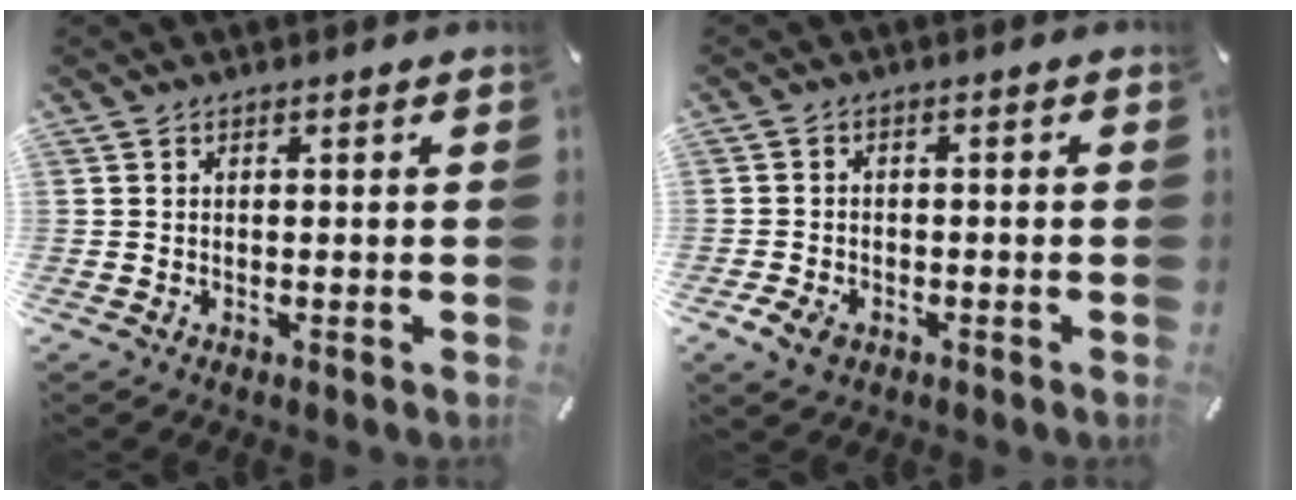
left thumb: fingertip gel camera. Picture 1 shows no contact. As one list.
[{"total": 3.5, "force": [-2.0, 2.4, 1.6], "torque": [-0.041, 0.006, -0.040]}]